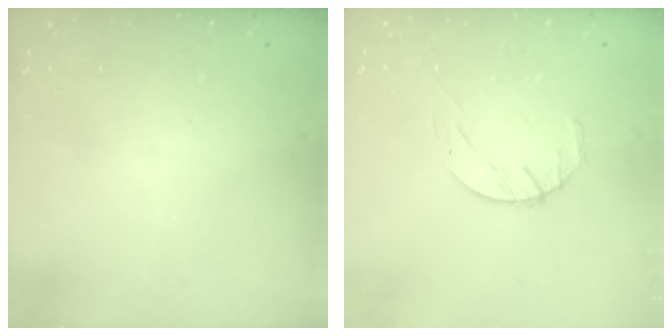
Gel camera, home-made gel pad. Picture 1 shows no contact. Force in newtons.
{"total": 4.8, "press": 4.7, "slide": 0.6}